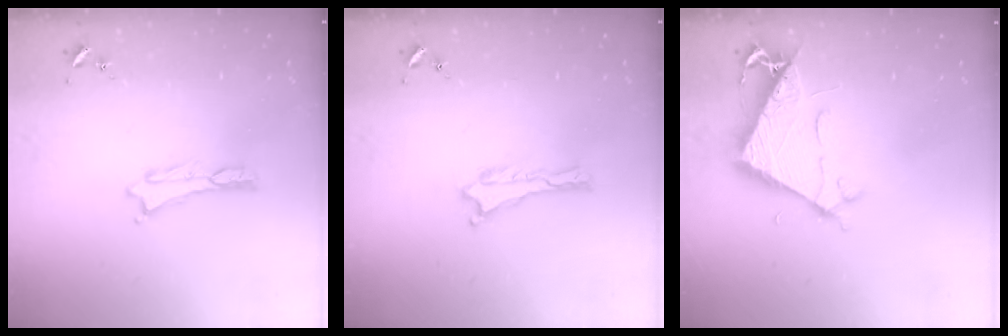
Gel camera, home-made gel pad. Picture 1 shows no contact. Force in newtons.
{"total": 0.0}
{"total": 7.9, "press": 7.9, "slide": 0.6}